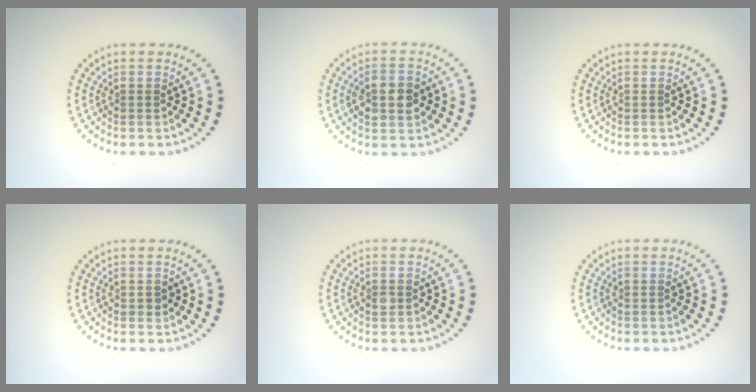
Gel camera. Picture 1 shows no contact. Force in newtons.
{"total": 3.8, "press": 3.8, "slide": 0.2}
{"total": 0.0}
{"total": 0.8, "press": 0.8, "slide": 0.1}
{"total": 0.9, "press": 0.9, "slide": 0.1}
{"total": 0.0}